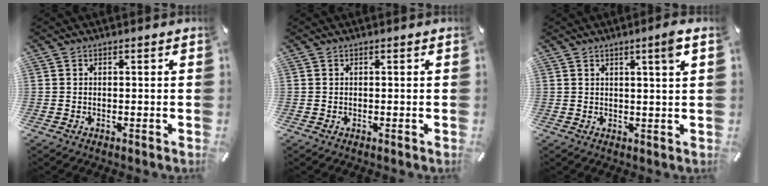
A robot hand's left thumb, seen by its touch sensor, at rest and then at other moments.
{"total": 0.0}
{"total": 4.3, "force": [2.2, 0.1, 3.7], "torque": [-0.066, -0.004, 0.033]}